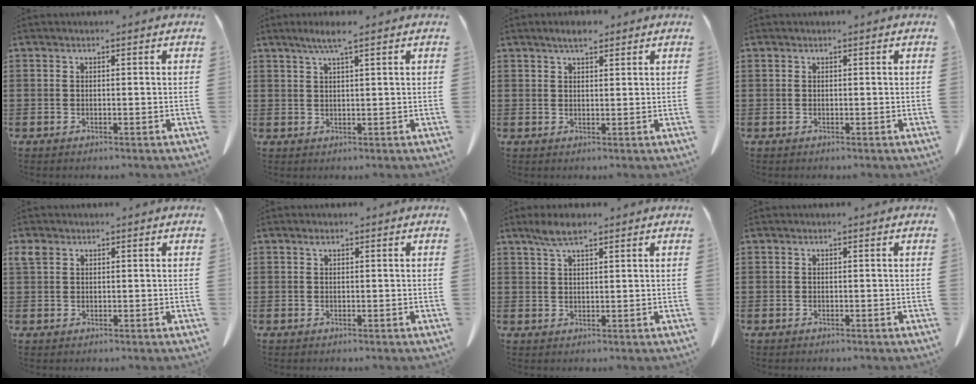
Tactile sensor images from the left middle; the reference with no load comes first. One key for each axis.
{"total": 3.5, "fx": 2.2, "fy": 0.0, "fz": 2.7, "tx": -0.057, "ty": 0.003, "tz": 0.038}
{"total": 3.0, "fx": 2.4, "fy": 0.8, "fz": 1.7, "tx": -0.037, "ty": 0.005, "tz": 0.043}
{"total": 0.0}
{"total": 1.7, "fx": 1.0, "fy": 1.0, "fz": 0.9, "tx": -0.022, "ty": 0.003, "tz": 0.018}
{"total": 0.7, "fx": 0.3, "fy": 0.3, "fz": 0.6, "tx": -0.013, "ty": 0.002, "tz": 0.006}
{"total": 3.9, "fx": 2.5, "fy": 1.0, "fz": 2.9, "tx": -0.062, "ty": 0.003, "tz": 0.045}
{"total": 0.0}